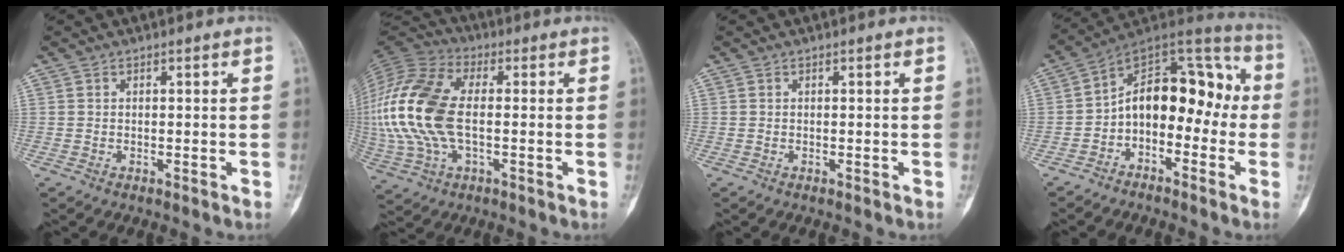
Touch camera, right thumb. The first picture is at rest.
{"total": 19.2, "force": [-0.4, 10.4, 16.1], "torque": [-0.369, 0.013, -0.006]}
{"total": 0.0}
{"total": 15.3, "force": [-2.0, 9.6, 11.8], "torque": [-0.138, 0.073, -0.048]}